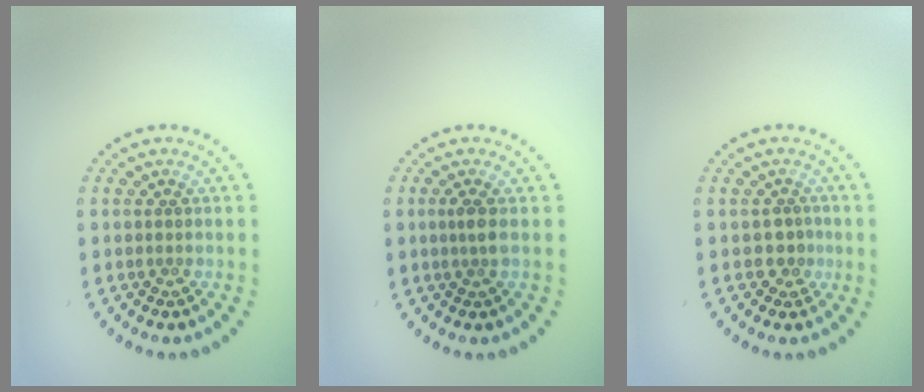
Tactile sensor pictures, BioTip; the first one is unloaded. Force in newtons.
{"total": 1.3, "press": 1.0, "slide": 0.8}
{"total": 1.3, "press": 1.2, "slide": 0.6}